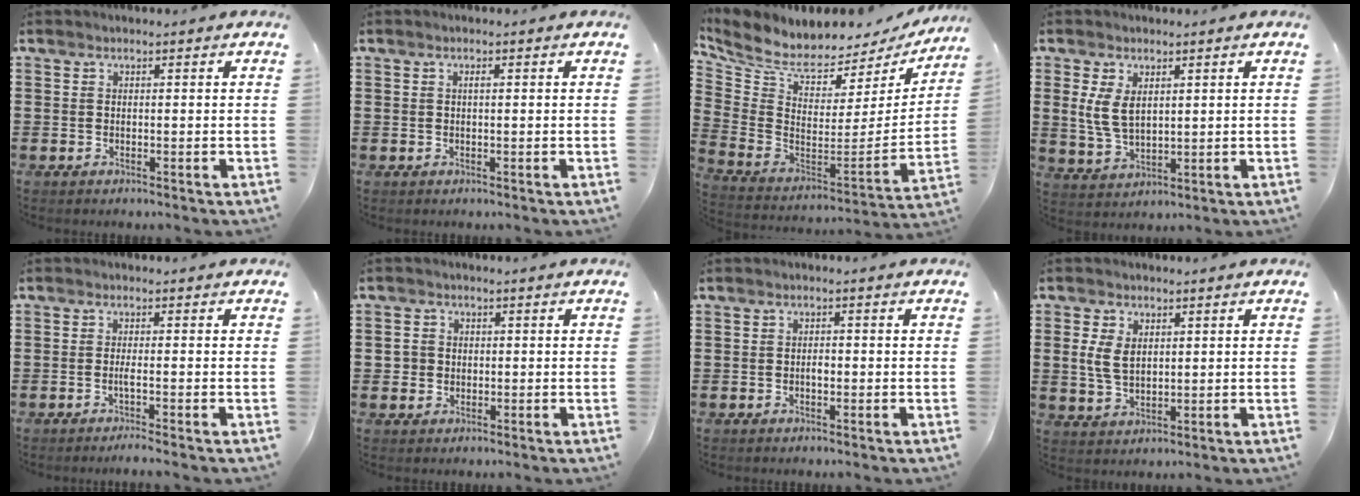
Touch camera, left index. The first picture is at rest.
{"total": 0.5, "force": [0.1, 0.2, 0.5], "torque": [-0.011, -0.001, 0.003]}
{"total": 5.1, "force": [4.6, 1.7, 1.6], "torque": [-0.065, -0.052, 0.077]}
{"total": 5.1, "force": [1.5, 2.9, 3.9], "torque": [-0.098, 0.001, 0.024]}
{"total": 1.9, "force": [-0.8, -0.3, 1.7], "torque": [-0.030, -0.003, -0.017]}
{"total": 1.9, "force": [0.1, 1.8, 0.5], "torque": [-0.017, 0.007, -0.001]}
{"total": 1.2, "force": [-0.3, 0.5, 1.1], "torque": [-0.023, 0.000, -0.006]}
{"total": 4.5, "force": [1.1, 2.8, 3.4], "torque": [-0.081, 0.007, 0.018]}